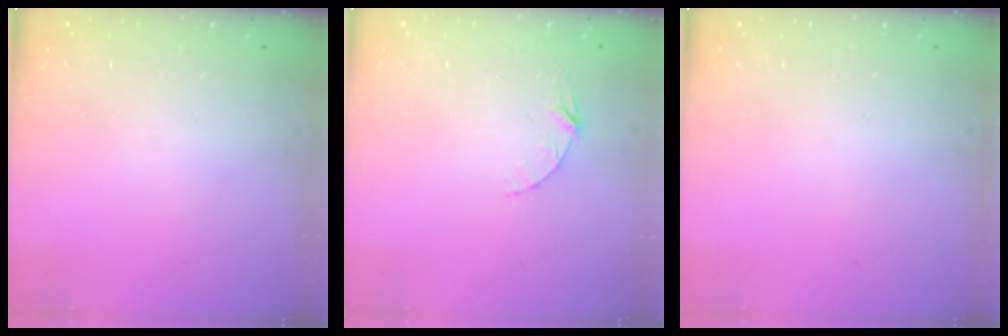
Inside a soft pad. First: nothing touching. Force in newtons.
{"total": 3.7, "press": 3.7, "slide": 0.4}
{"total": 0.0}